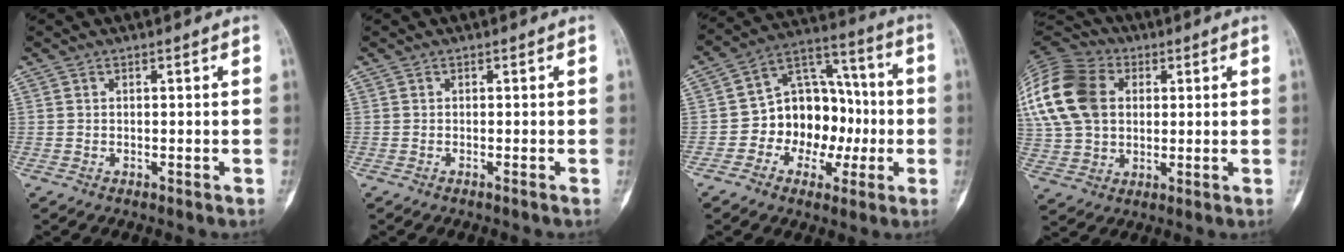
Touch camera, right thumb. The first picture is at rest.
{"total": 0.6, "force": [-0.4, -0.2, 0.4], "torque": [-0.004, 0.002, -0.008]}
{"total": 14.8, "force": [-2.5, 11.3, 9.3], "torque": [-0.092, 0.049, -0.044]}
{"total": 24.4, "force": [5.8, 18.1, 15.3], "torque": [-0.351, 0.044, 0.112]}